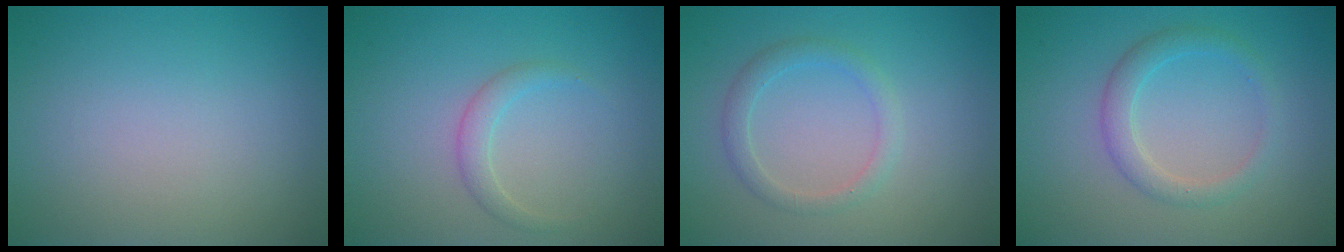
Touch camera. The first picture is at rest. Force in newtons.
{"total": 1.6, "press": 1.6, "slide": 0.2}
{"total": 1.8, "press": 1.8, "slide": 0.0}
{"total": 2.3, "press": 2.3, "slide": 0.1}